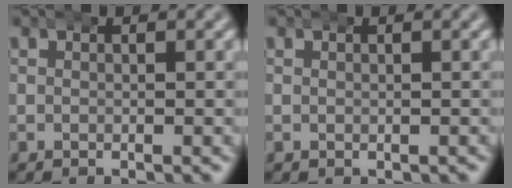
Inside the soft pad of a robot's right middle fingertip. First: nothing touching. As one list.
[{"total": 0.0}]